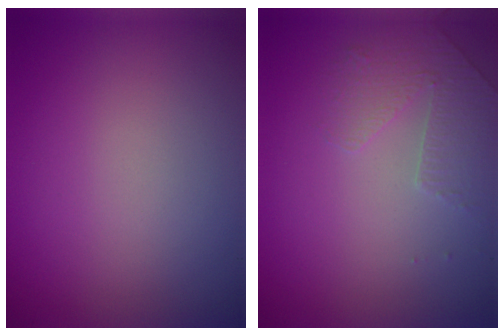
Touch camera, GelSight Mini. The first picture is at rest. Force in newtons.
{"total": 1.6, "press": 1.2, "slide": 1.1}